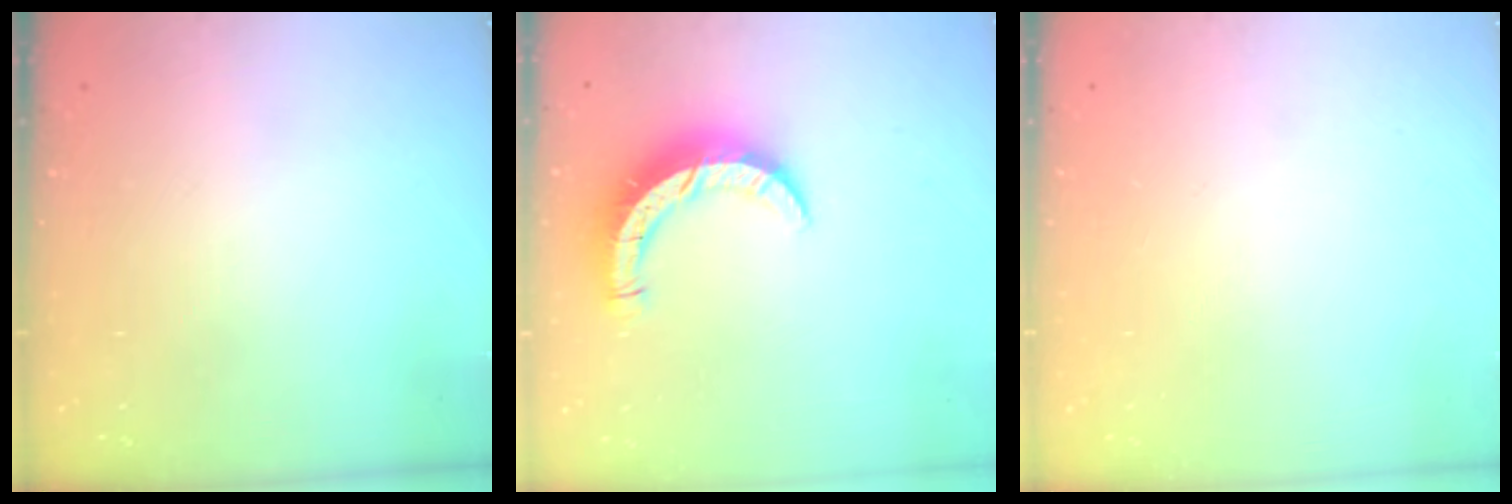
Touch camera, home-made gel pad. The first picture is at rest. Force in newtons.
{"total": 8.3, "press": 8.3, "slide": 0.4}
{"total": 0.0}